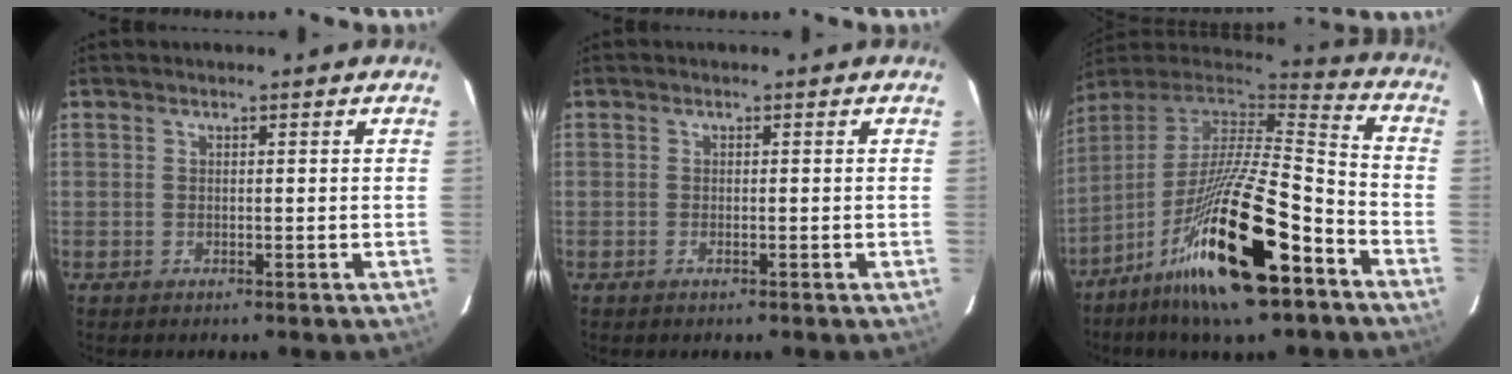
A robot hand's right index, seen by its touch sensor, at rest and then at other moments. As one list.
[{"total": 0.6, "force": [-0.3, 0.0, 0.5], "torque": [-0.011, -0.001, -0.004]}, {"total": 24.5, "force": [-13.3, 3.7, 20.2], "torque": [-0.363, -0.035, -0.234]}]